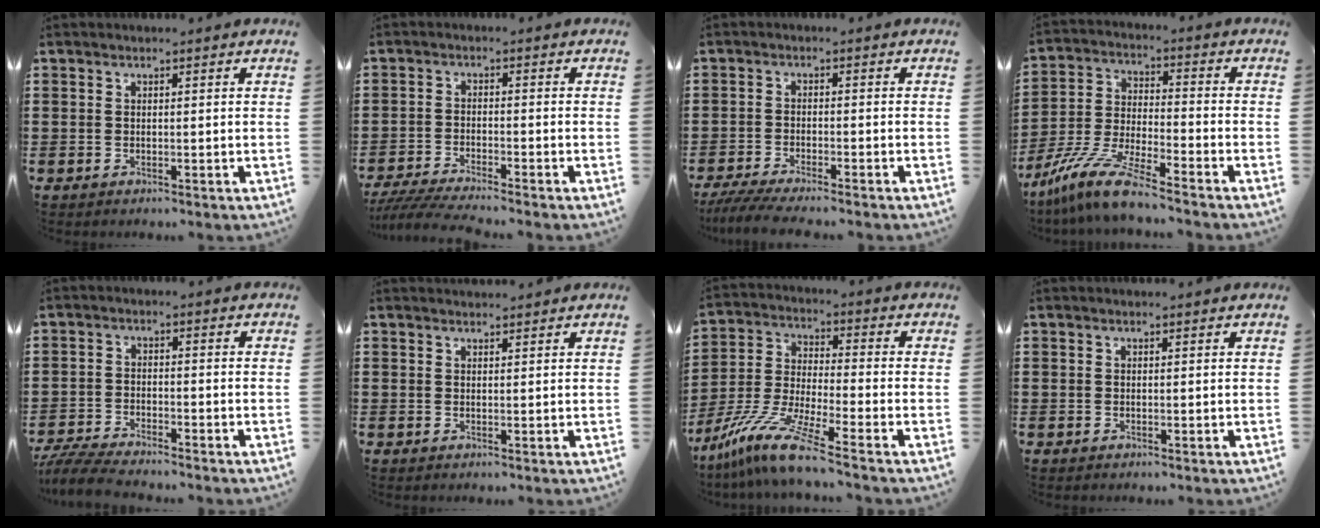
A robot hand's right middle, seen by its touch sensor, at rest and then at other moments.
{"total": 3.8, "force": [-3.6, -0.1, 1.4], "torque": [-0.037, -0.012, -0.073]}
{"total": 3.6, "force": [-3.3, -0.1, 1.5], "torque": [-0.040, -0.013, -0.067]}
{"total": 9.7, "force": [-8.4, 0.3, 4.9], "torque": [-0.117, -0.002, -0.172]}
{"total": 4.9, "force": [-4.7, 0.2, 1.5], "torque": [-0.043, -0.010, -0.096]}
{"total": 0.9, "force": [0.9, 0.1, 0.0], "torque": [-0.002, 0.001, 0.017]}
{"total": 10.0, "force": [-7.9, 0.0, 6.2], "torque": [-0.142, -0.010, -0.164]}
{"total": 0.0}